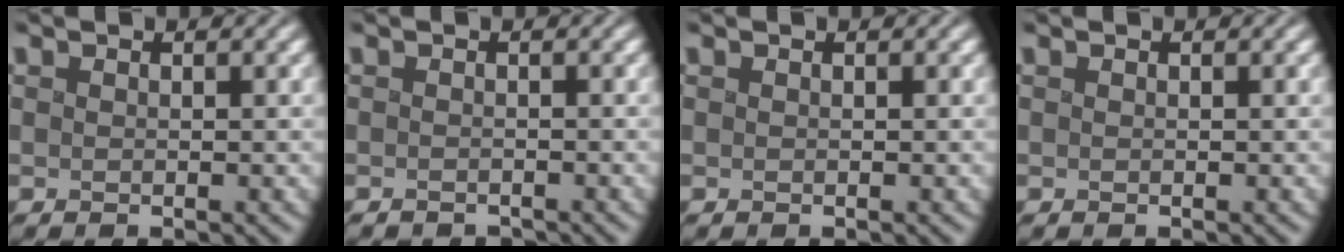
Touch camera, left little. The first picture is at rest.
{"total": 0.5, "force": [-0.5, 0.0, -0.3], "torque": [0.008, -0.003, -0.007]}
{"total": 0.0}
{"total": 0.0}